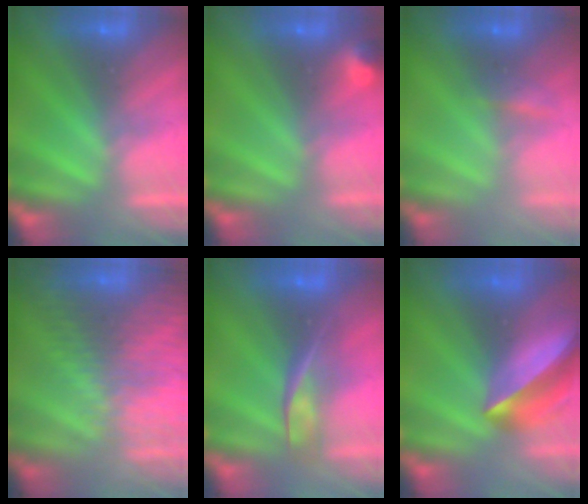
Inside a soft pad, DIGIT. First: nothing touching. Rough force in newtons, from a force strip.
{"total": 2.9}
{"total": 2.2}
{"total": 6.9}
{"total": 2.3}
{"total": 7.8}